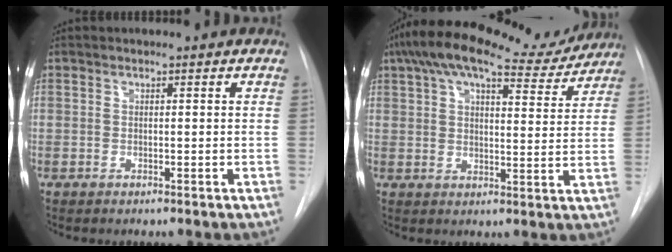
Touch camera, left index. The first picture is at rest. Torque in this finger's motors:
{"motor_torque": [1.08, -1.03, 0.07, 0.13]}